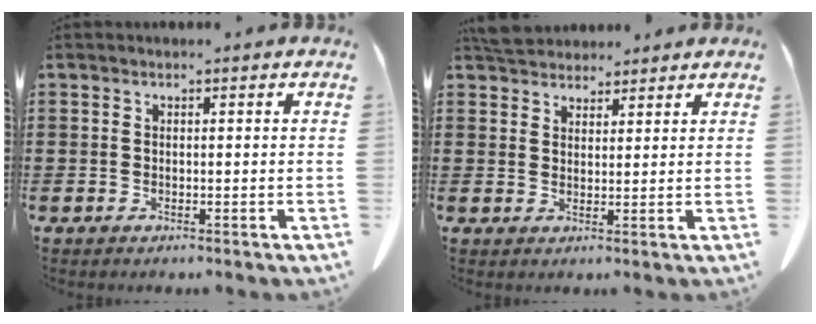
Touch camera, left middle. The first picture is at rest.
{"total": 4.2, "force": [4.1, 1.0, 0.4], "torque": [-0.012, -0.011, 0.079]}